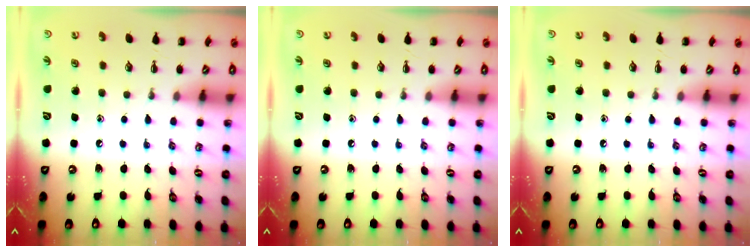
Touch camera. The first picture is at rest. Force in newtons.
{"total": 0.0}
{"total": 0.0}